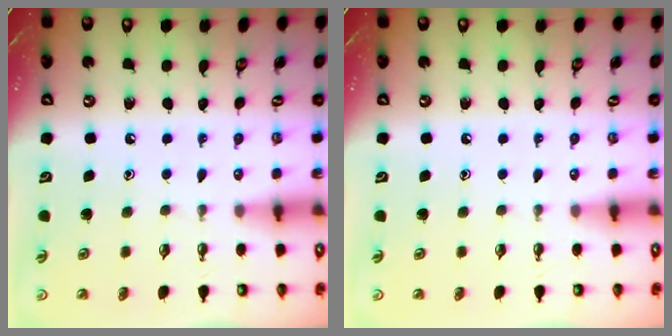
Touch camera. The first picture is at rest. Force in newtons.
{"total": 0.0}